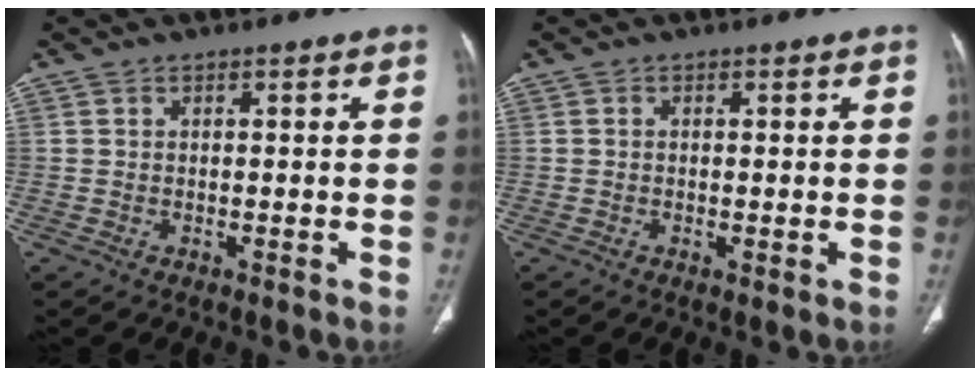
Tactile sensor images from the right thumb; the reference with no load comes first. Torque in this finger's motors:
{"motor_torque": [-0.20, -0.19, -0.45, -0.02, -0.02]}